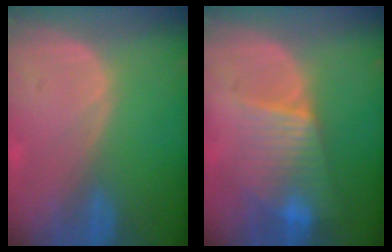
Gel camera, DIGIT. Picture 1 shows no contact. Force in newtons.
{"total": 7.1, "press": 6.8, "slide": 1.9}